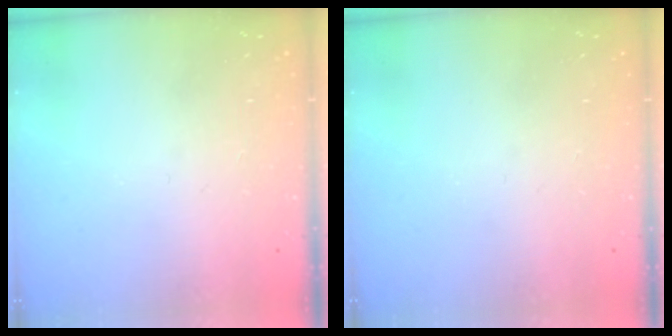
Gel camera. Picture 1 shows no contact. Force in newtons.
{"total": 0.0}